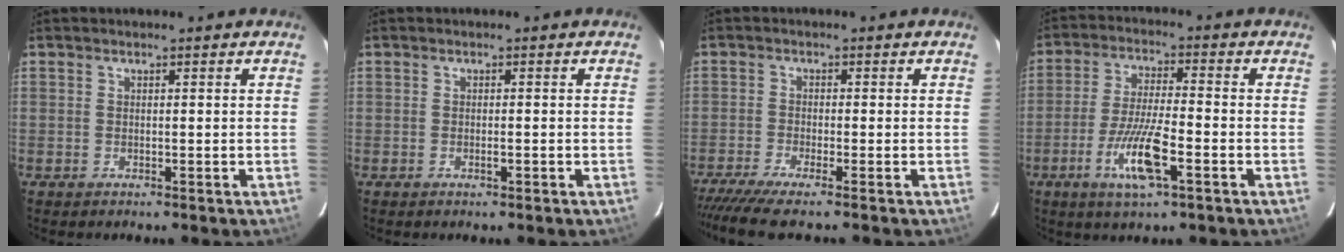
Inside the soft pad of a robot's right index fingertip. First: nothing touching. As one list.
[{"total": 0.8, "force": [-0.3, 0.1, 0.7], "torque": [-0.014, 0.000, -0.003]}, {"total": 6.9, "force": [-5.7, -0.6, 3.8], "torque": [-0.056, -0.016, -0.096]}, {"total": 9.7, "force": [-4.0, 1.1, 8.7], "torque": [-0.171, -0.013, -0.072]}]